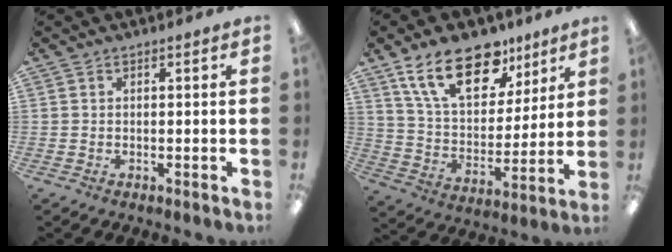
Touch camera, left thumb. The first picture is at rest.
{"total": 20.0, "force": [12.5, 10.5, 11.5], "torque": [-0.196, -0.050, 0.224]}